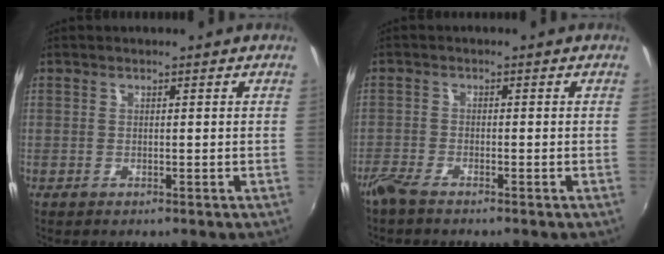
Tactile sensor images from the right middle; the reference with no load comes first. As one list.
[{"total": 3.5, "force": [-3.0, 0.8, 1.6], "torque": [-0.046, -0.010, -0.062]}]